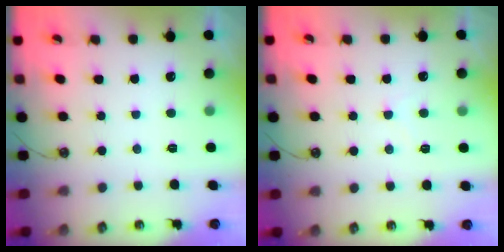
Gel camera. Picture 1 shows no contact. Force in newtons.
{"total": 0.8, "press": 0.8, "slide": 0.2}